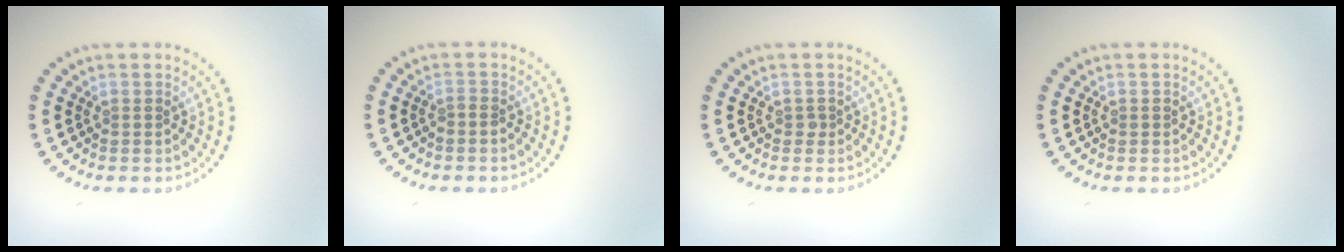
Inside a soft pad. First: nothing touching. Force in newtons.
{"total": 0.7, "press": 0.3, "slide": 0.6}
{"total": 0.6, "press": 0.5, "slide": 0.4}
{"total": 0.0}